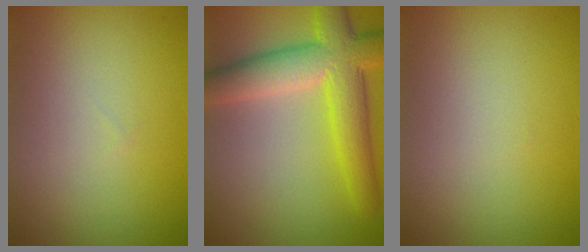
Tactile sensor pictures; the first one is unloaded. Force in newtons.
{"total": 7.6, "press": 7.6, "slide": 0.4}
{"total": 0.0}